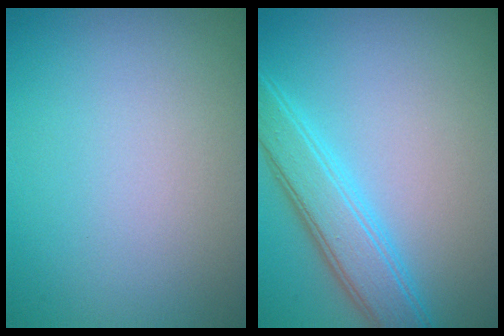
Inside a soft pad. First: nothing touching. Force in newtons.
{"total": 4.4, "press": 4.4, "slide": 0.2}